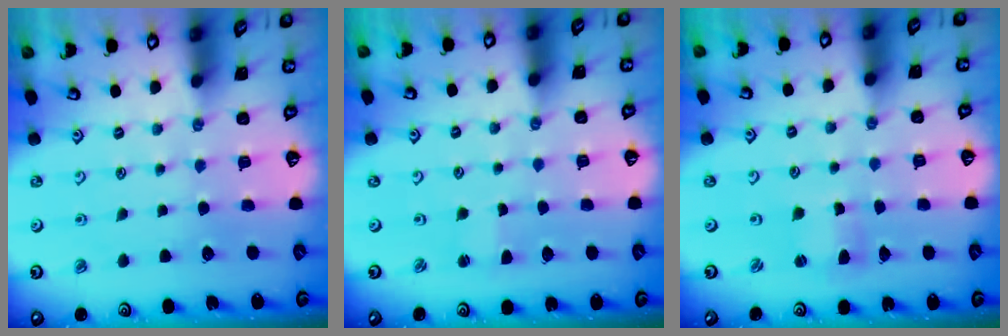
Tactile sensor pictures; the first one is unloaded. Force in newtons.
{"total": 1.3, "press": 1.3, "slide": 0.2}
{"total": 2.2, "press": 2.2, "slide": 0.3}